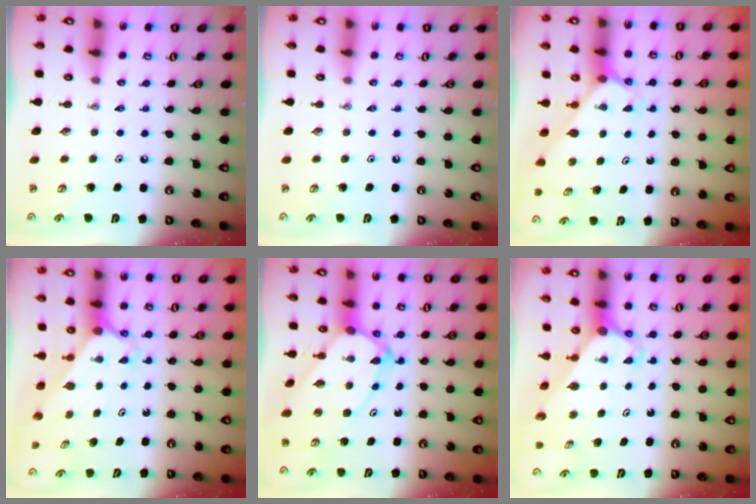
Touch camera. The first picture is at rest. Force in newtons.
{"total": 0.0}
{"total": 2.8, "press": 2.8, "slide": 0.2}
{"total": 2.2, "press": 2.2, "slide": 0.2}
{"total": 8.8, "press": 8.8, "slide": 1.0}
{"total": 5.2, "press": 5.1, "slide": 0.2}